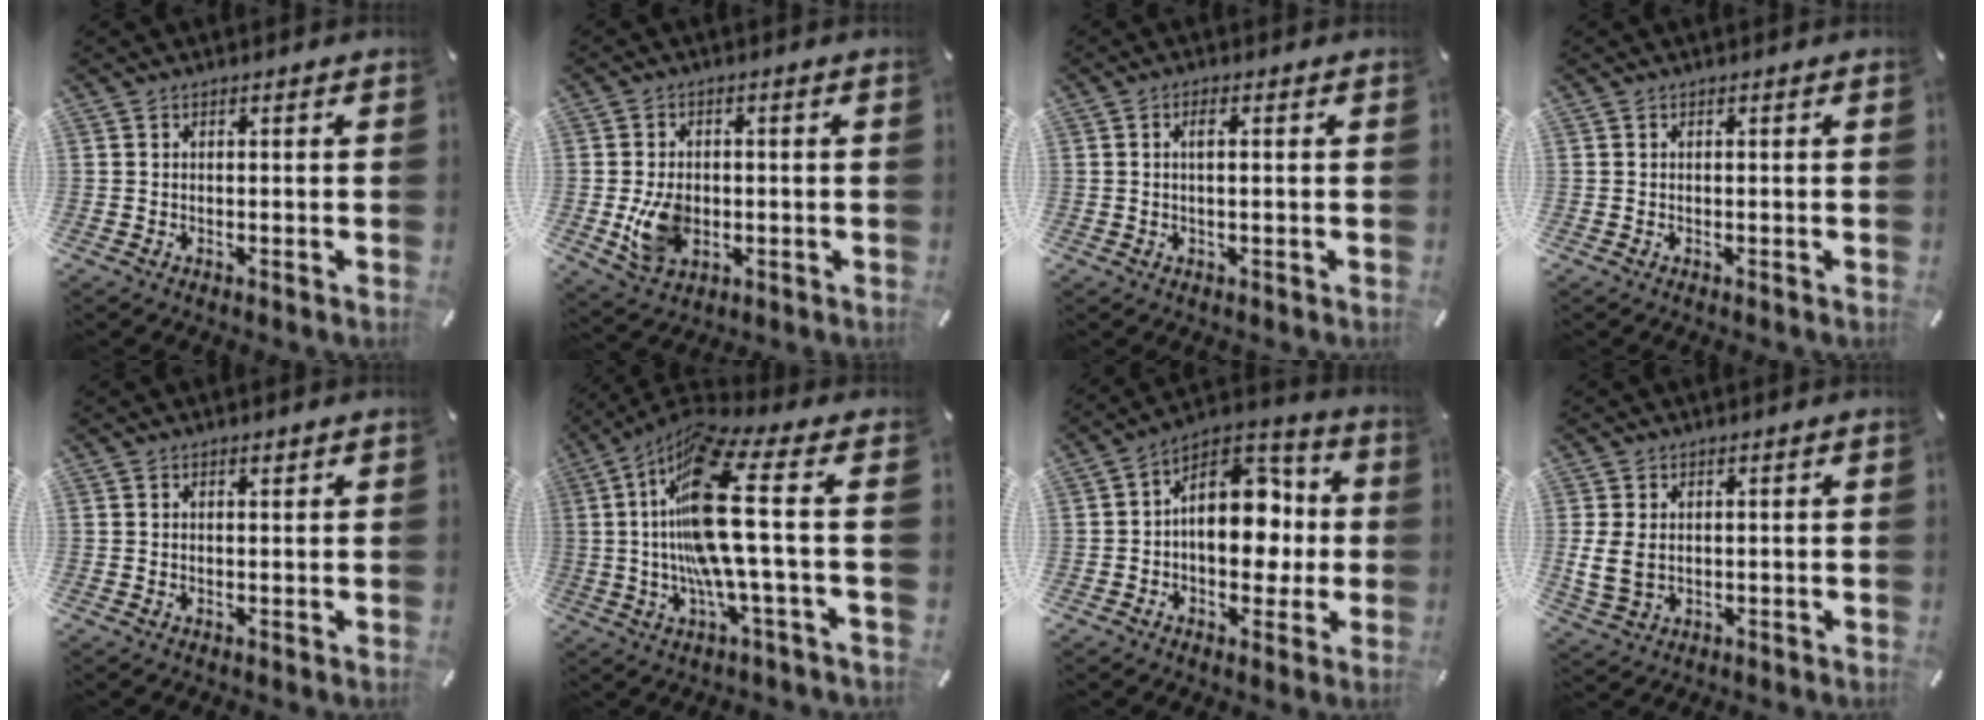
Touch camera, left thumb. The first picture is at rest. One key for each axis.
{"total": 8.6, "fx": -1.3, "fy": 6.3, "fz": 5.8, "tx": -0.111, "ty": -0.001, "tz": -0.023}
{"total": 2.6, "fx": 0.2, "fy": 0.4, "fz": 2.6, "tx": -0.049, "ty": 0.001, "tz": 0.002}
{"total": 0.0}
{"total": 0.8, "fx": 0.5, "fy": 0.3, "fz": 0.5, "tx": -0.010, "ty": 0.001, "tz": 0.009}
{"total": 21.8, "fx": 1.6, "fy": 4.4, "fz": 21.3, "tx": -0.446, "ty": -0.015, "tz": 0.010}
{"total": 15.8, "fx": -0.1, "fy": 11.3, "fz": 11.1, "tx": -0.137, "ty": 0.000, "tz": 0.000}
{"total": 5.5, "fx": 0.6, "fy": 4.0, "fz": 3.7, "tx": -0.075, "ty": 0.001, "tz": 0.012}